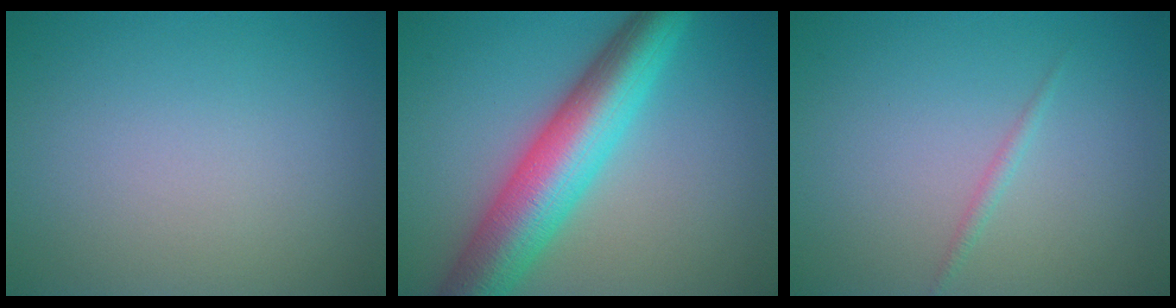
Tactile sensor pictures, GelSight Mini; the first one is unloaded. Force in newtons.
{"total": 9.4, "press": 9.4, "slide": 0.2}
{"total": 0.8, "press": 0.8, "slide": 0.1}